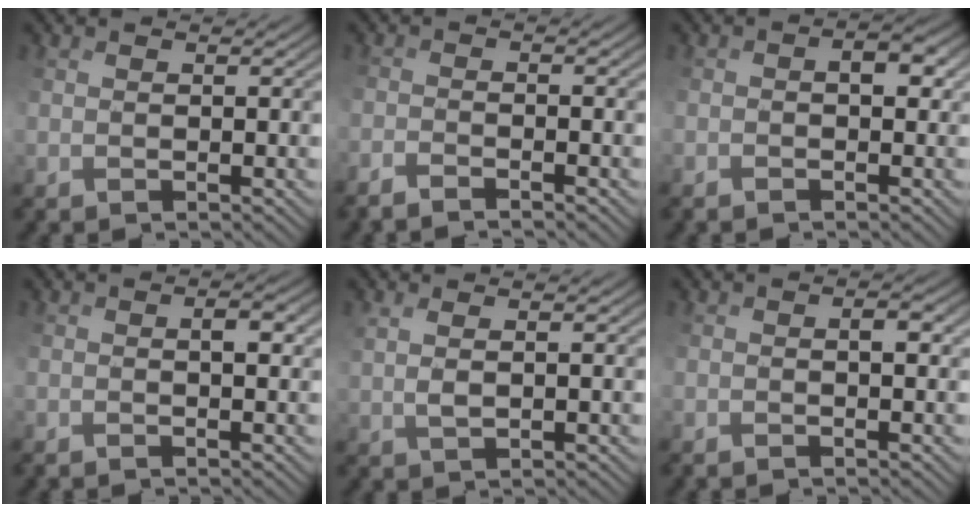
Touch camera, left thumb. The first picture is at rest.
{"total": 2.9, "force": [-2.7, -0.3, 1.1], "torque": [-0.020, -0.002, -0.056]}
{"total": 3.4, "force": [-0.3, 1.9, 2.8], "torque": [-0.036, 0.006, 0.002]}
{"total": 2.3, "force": [0.1, 0.8, 2.2], "torque": [-0.035, 0.008, -0.002]}
{"total": 1.8, "force": [1.6, -0.9, 0.0], "torque": [0.007, 0.011, 0.036]}
{"total": 1.9, "force": [-0.1, 0.6, 1.8], "torque": [-0.027, 0.006, -0.005]}